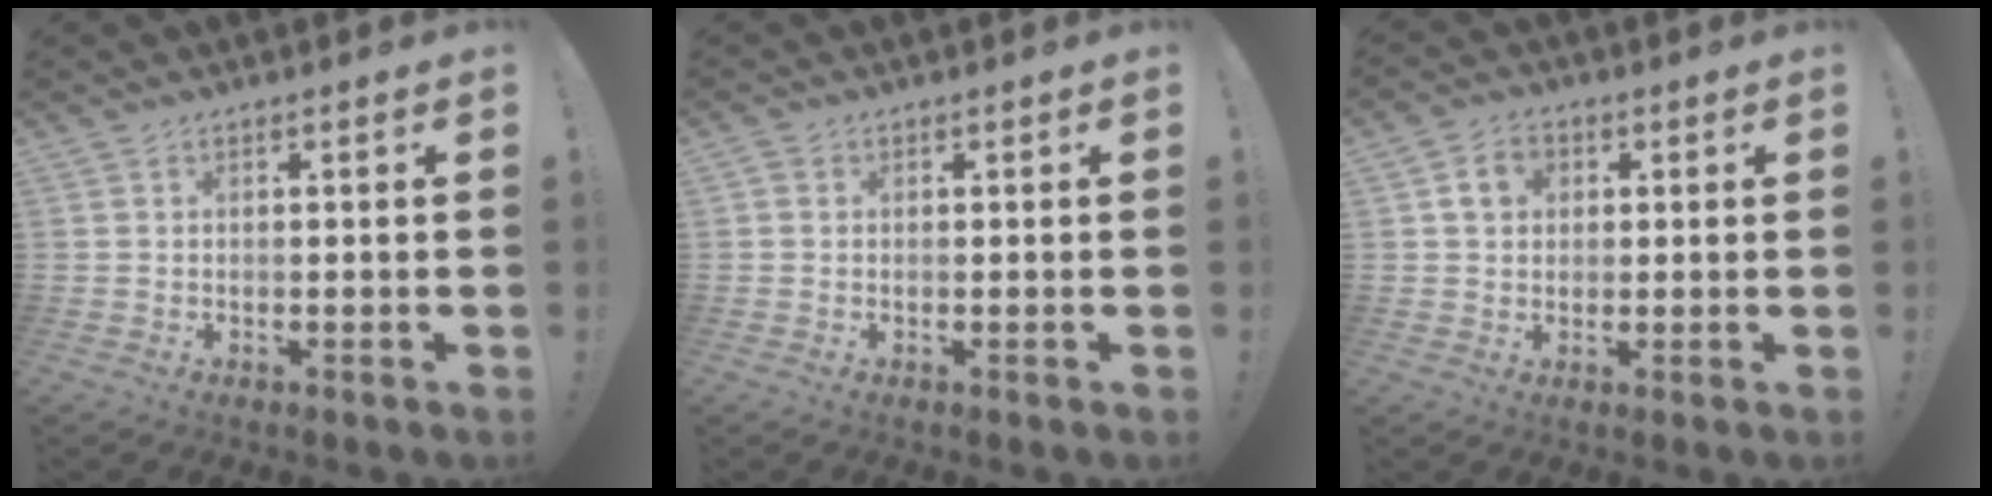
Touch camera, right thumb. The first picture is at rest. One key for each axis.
{"total": 0.7, "fx": 0.1, "fy": 0.7, "fz": 0.1, "tx": -0.007, "ty": 0.004, "tz": 0.003}
{"total": 6.0, "fx": 1.8, "fy": 4.9, "fz": 2.9, "tx": -0.035, "ty": 0.003, "tz": 0.032}